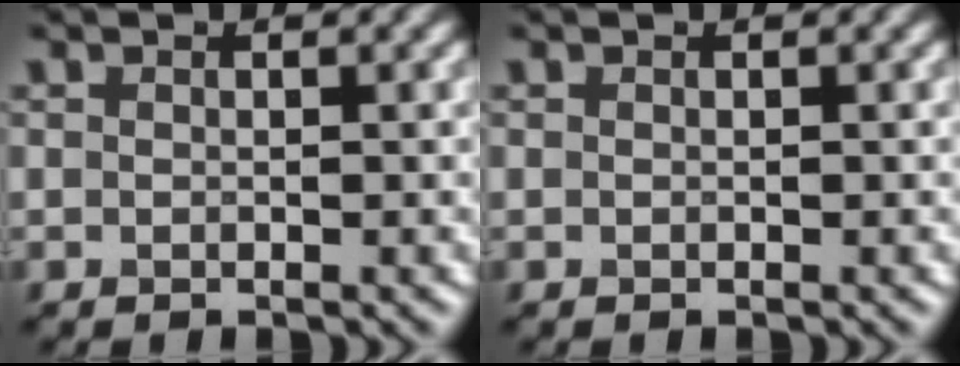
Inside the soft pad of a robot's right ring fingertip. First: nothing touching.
{"total": 0.0}